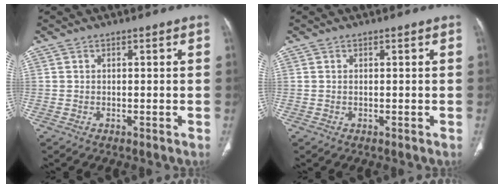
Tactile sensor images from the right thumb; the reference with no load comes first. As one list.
[{"total": 0.0}]